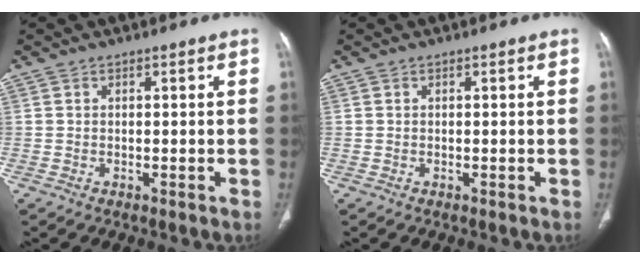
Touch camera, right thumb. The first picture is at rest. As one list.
[{"total": 0.0}]